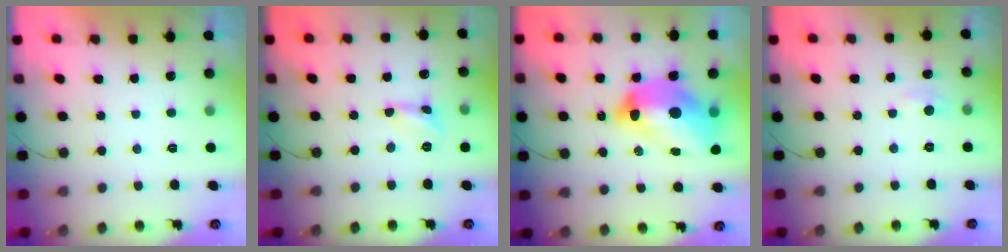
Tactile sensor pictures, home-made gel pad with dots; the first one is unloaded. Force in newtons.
{"total": 2.3, "press": 2.3, "slide": 0.2}
{"total": 19.2, "press": 19.1, "slide": 1.9}
{"total": 3.7, "press": 3.6, "slide": 0.6}